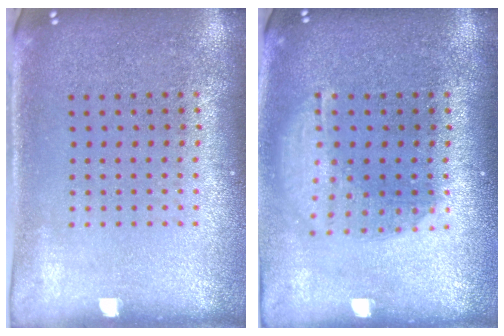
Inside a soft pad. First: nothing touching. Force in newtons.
{"total": 1.5, "press": 1.3, "slide": 0.9}